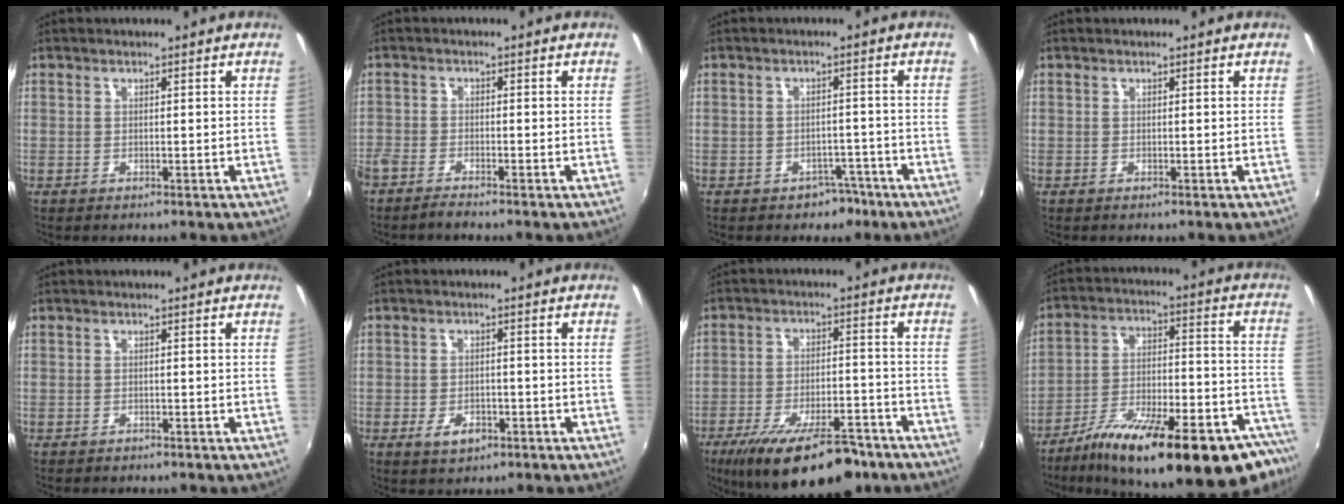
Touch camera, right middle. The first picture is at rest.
{"total": 3.4, "force": [-3.1, 0.5, 1.4], "torque": [-0.043, -0.011, -0.066]}
{"total": 3.9, "force": [-2.6, 2.8, 0.8], "torque": [-0.018, 0.008, -0.028]}
{"total": 0.0}
{"total": 0.9, "force": [-0.8, 0.4, 0.1], "torque": [-0.008, -0.002, -0.012]}
{"total": 4.1, "force": [-2.1, 2.5, 2.6], "torque": [-0.055, -0.007, -0.034]}
{"total": 18.7, "force": [-13.3, 6.2, 11.6], "torque": [-0.208, -0.031, -0.195]}
{"total": 30.1, "force": [-21.6, 7.6, 19.4], "torque": [-0.282, -0.033, -0.306]}